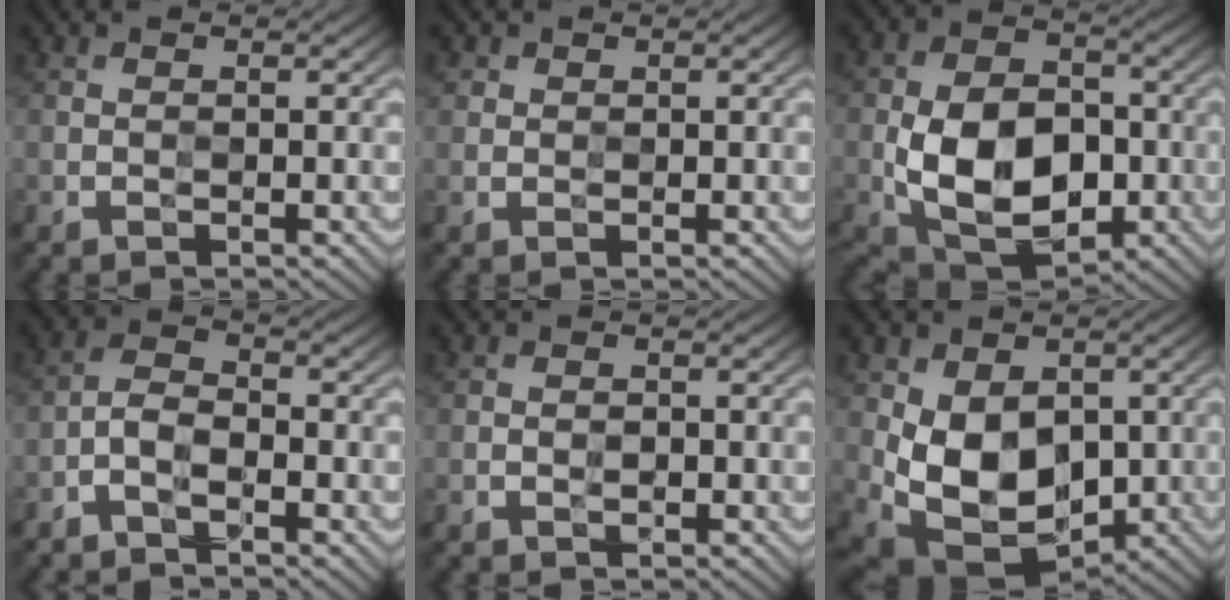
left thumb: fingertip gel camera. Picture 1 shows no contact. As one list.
[{"total": 1.2, "force": [0.6, 1.0, 0.3], "torque": [-0.003, -0.001, 0.010]}, {"total": 12.6, "force": [-3.3, 7.9, 9.3], "torque": [-0.189, -0.018, -0.063]}, {"total": 3.4, "force": [-2.3, 1.3, 2.2], "torque": [-0.044, 0.006, -0.053]}, {"total": 1.1, "force": [-0.4, 0.7, 0.7], "torque": [-0.010, -0.001, -0.008]}, {"total": 11.2, "force": [-1.0, 7.6, 8.2], "torque": [-0.166, -0.029, -0.012]}]